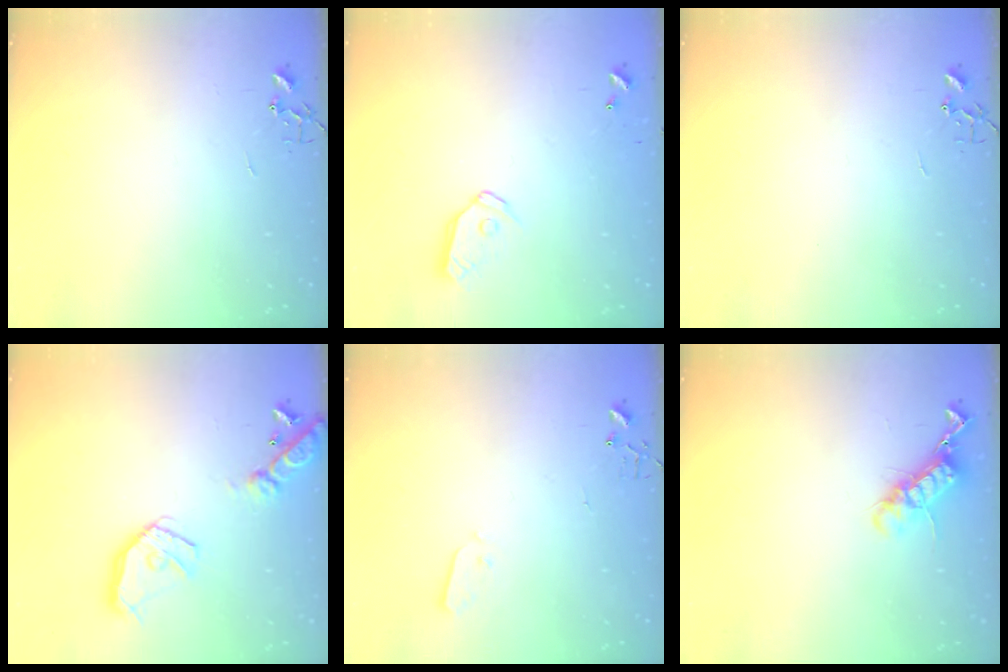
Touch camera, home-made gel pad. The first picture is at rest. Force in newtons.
{"total": 9.2, "press": 9.2, "slide": 1.0}
{"total": 0.0}
{"total": 17.3, "press": 17.0, "slide": 2.8}
{"total": 3.0, "press": 2.9, "slide": 0.3}
{"total": 12.2, "press": 12.2, "slide": 0.6}